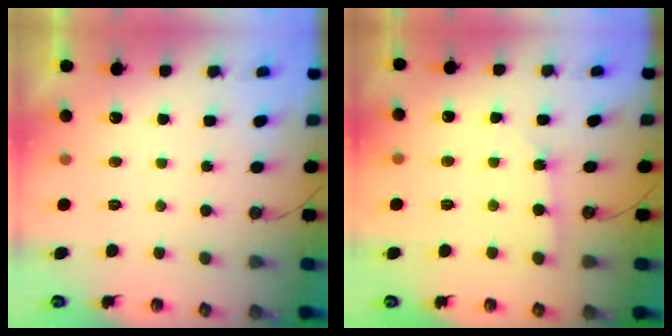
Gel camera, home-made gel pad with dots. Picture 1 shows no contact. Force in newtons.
{"total": 2.8, "press": 2.8, "slide": 0.3}